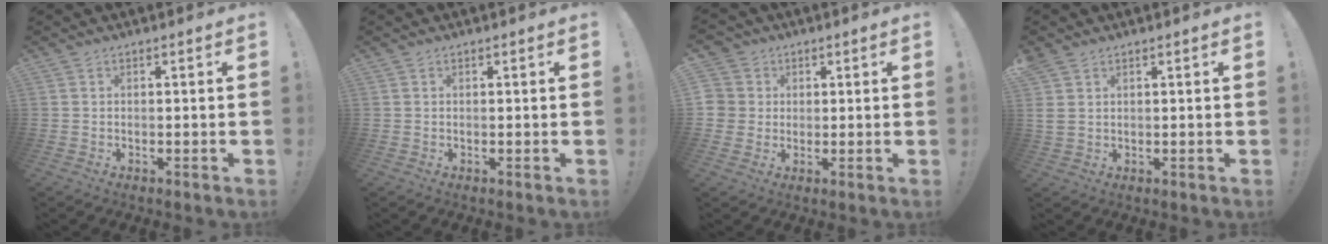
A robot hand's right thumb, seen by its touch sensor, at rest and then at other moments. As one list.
[{"total": 0.0}, {"total": 5.8, "force": [1.0, 5.6, 1.1], "torque": [-0.023, -0.006, 0.016]}, {"total": 3.1, "force": [1.9, 2.0, 1.5], "torque": [-0.022, -0.004, 0.038]}]